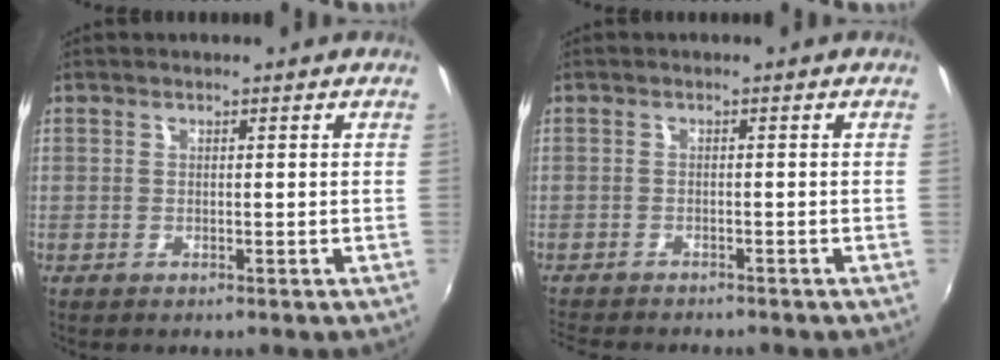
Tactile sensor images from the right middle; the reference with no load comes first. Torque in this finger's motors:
{"motor_torque": [0.95, -1.18, 0.18, 0.10]}